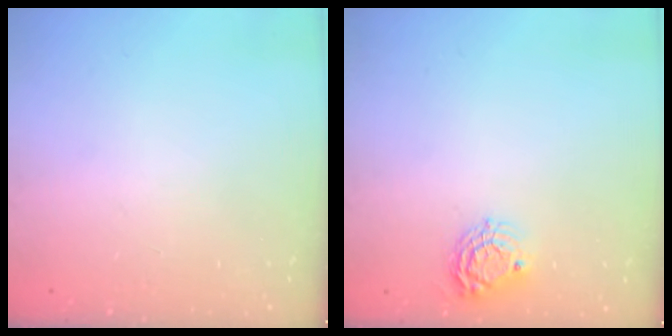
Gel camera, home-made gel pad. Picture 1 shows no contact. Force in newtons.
{"total": 7.8, "press": 7.7, "slide": 0.3}